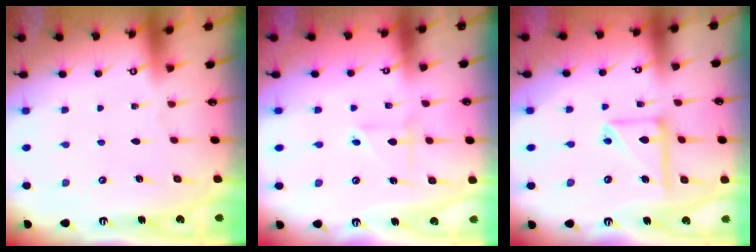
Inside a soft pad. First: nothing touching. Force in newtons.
{"total": 2.1, "press": 2.1, "slide": 0.6}
{"total": 11.6, "press": 11.6, "slide": 1.2}